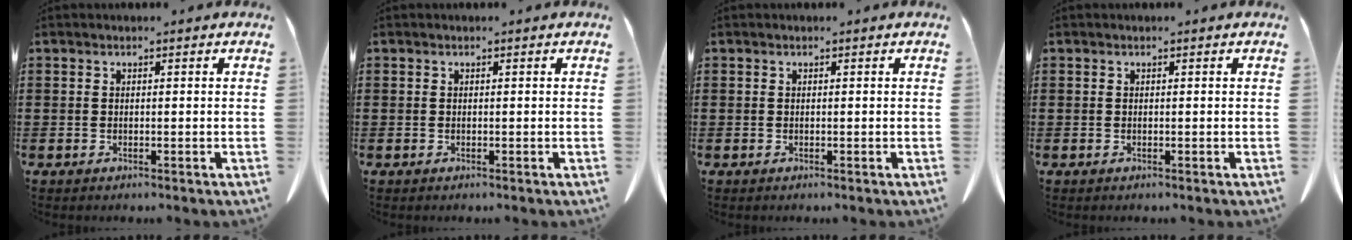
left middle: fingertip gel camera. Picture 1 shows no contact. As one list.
[{"total": 0.0}, {"total": 0.0}, {"total": 0.0}]